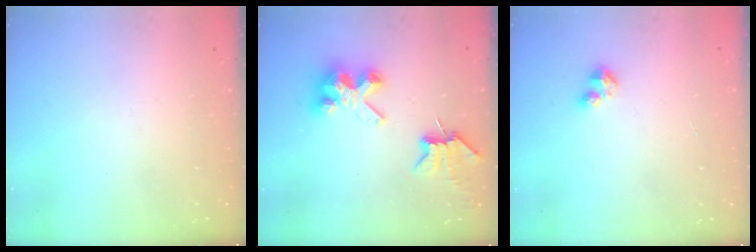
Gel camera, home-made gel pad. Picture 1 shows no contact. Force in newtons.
{"total": 7.3, "press": 7.2, "slide": 0.8}
{"total": 3.2, "press": 3.2, "slide": 0.3}